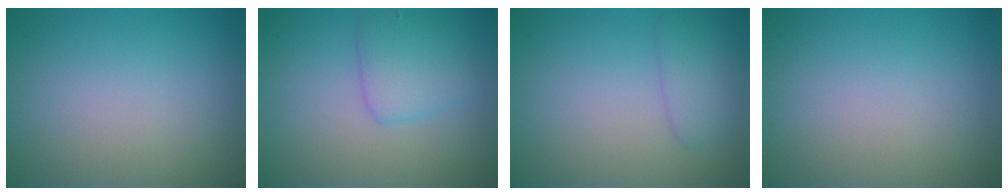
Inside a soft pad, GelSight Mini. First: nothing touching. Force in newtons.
{"total": 2.9, "press": 2.9, "slide": 0.1}
{"total": 2.1, "press": 2.1, "slide": 0.1}
{"total": 0.0}